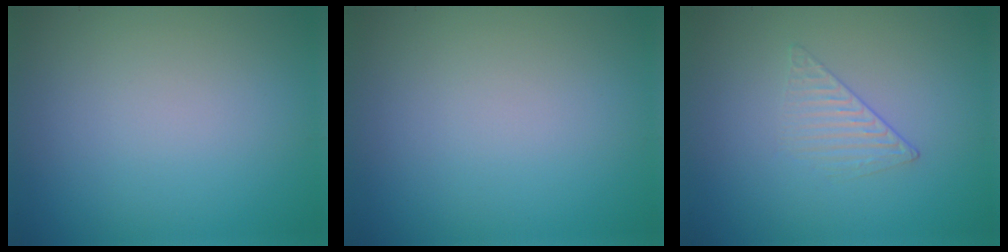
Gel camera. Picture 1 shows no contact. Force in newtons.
{"total": 0.0}
{"total": 1.3, "press": 0.4, "slide": 1.2}